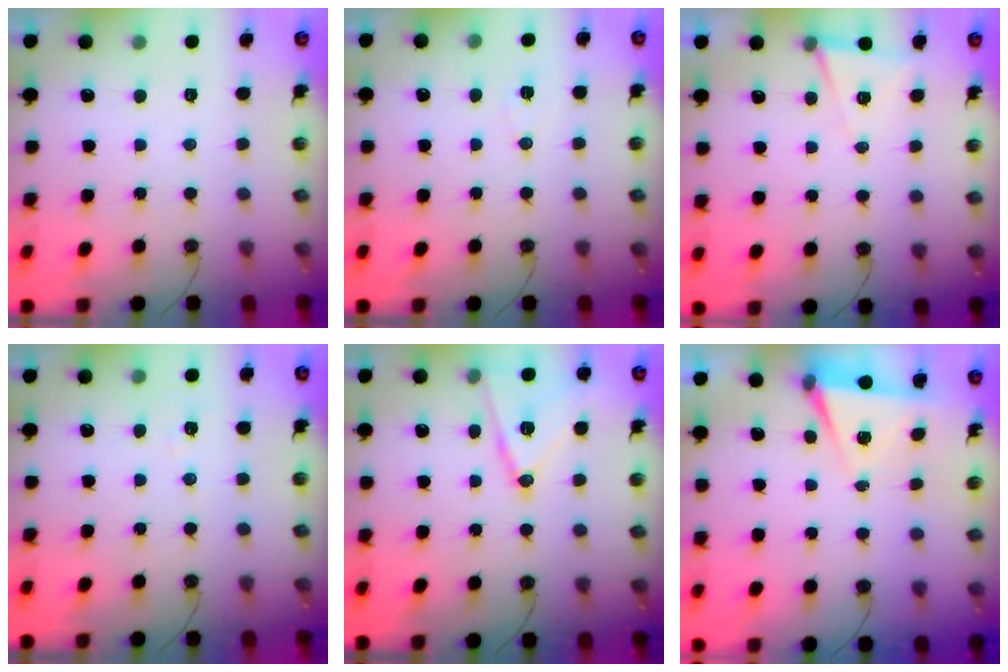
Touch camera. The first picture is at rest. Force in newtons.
{"total": 5.0, "press": 4.2, "slide": 2.7}
{"total": 5.7, "press": 3.5, "slide": 4.5}
{"total": 5.6, "press": 5.3, "slide": 1.8}
{"total": 14.7, "press": 14.3, "slide": 3.4}
{"total": 6.0, "press": 4.0, "slide": 4.5}